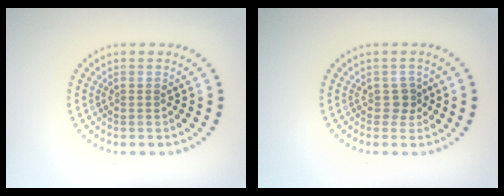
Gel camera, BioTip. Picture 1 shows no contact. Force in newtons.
{"total": 1.3, "press": 1.0, "slide": 0.8}